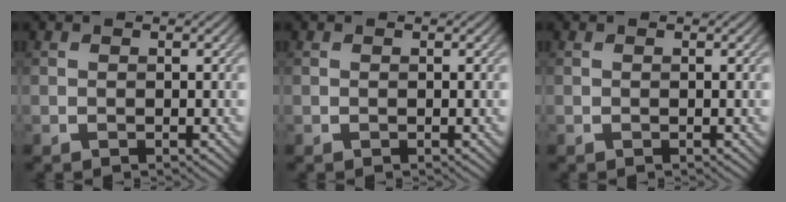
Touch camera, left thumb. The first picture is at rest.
{"total": 0.0}
{"total": 0.0}